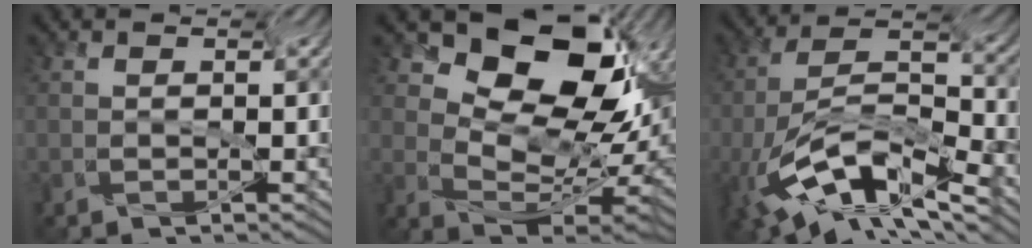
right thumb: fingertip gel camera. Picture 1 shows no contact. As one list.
[{"total": 10.9, "force": [2.2, 6.9, 8.1], "torque": [-0.131, 0.016, 0.053]}, {"total": 12.3, "force": [-10.3, 2.6, 6.1], "torque": [-0.137, -0.015, -0.190]}]